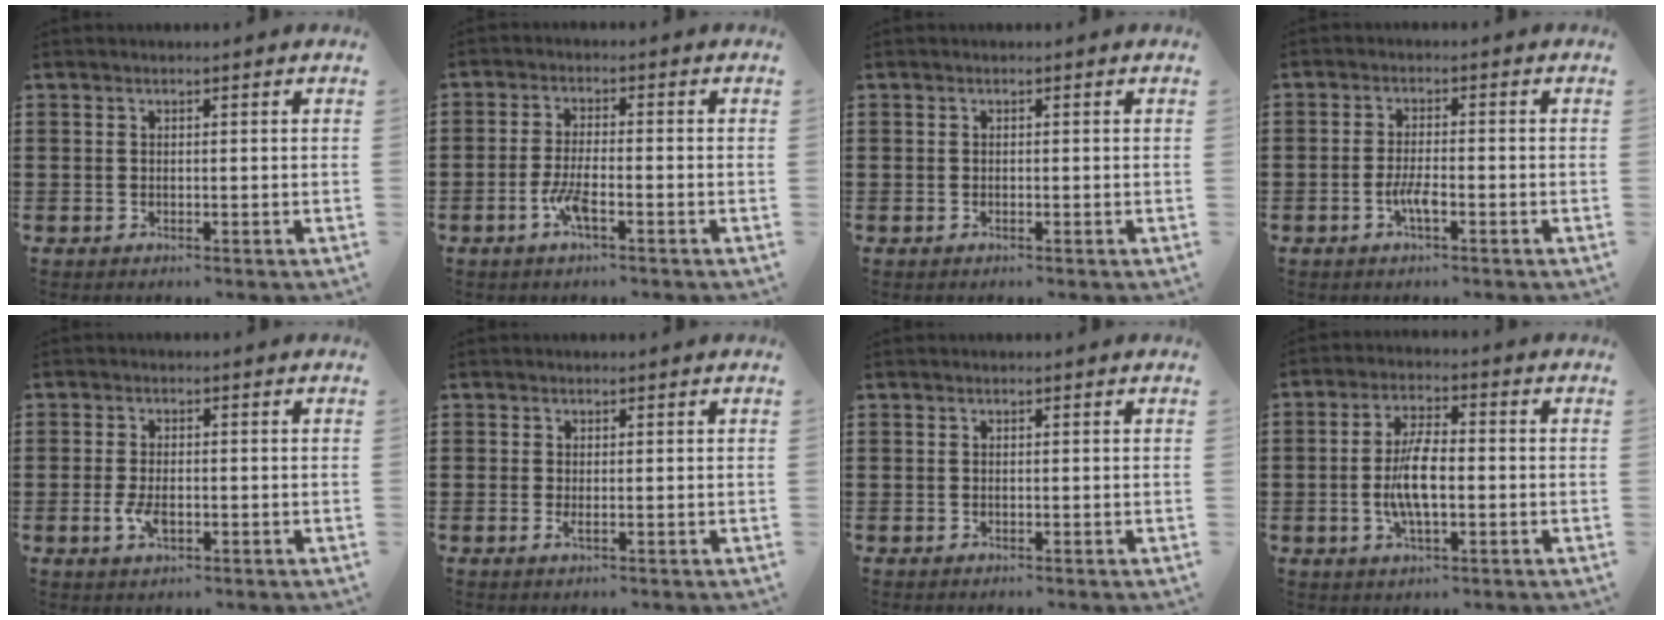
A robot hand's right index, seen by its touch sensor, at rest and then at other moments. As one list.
[{"total": 4.6, "force": [-2.2, 0.7, 3.9], "torque": [-0.093, -0.009, -0.047]}, {"total": 0.0}, {"total": 3.5, "force": [-1.6, 0.7, 3.0], "torque": [-0.066, -0.003, -0.031]}, {"total": 3.5, "force": [-0.9, 1.5, 3.0], "torque": [-0.069, -0.007, -0.016]}, {"total": 0.8, "force": [0.1, 0.2, 0.7], "torque": [-0.013, -0.001, 0.003]}, {"total": 0.0}, {"total": 7.5, "force": [-0.9, 2.8, 6.9], "torque": [-0.154, -0.003, -0.025]}]